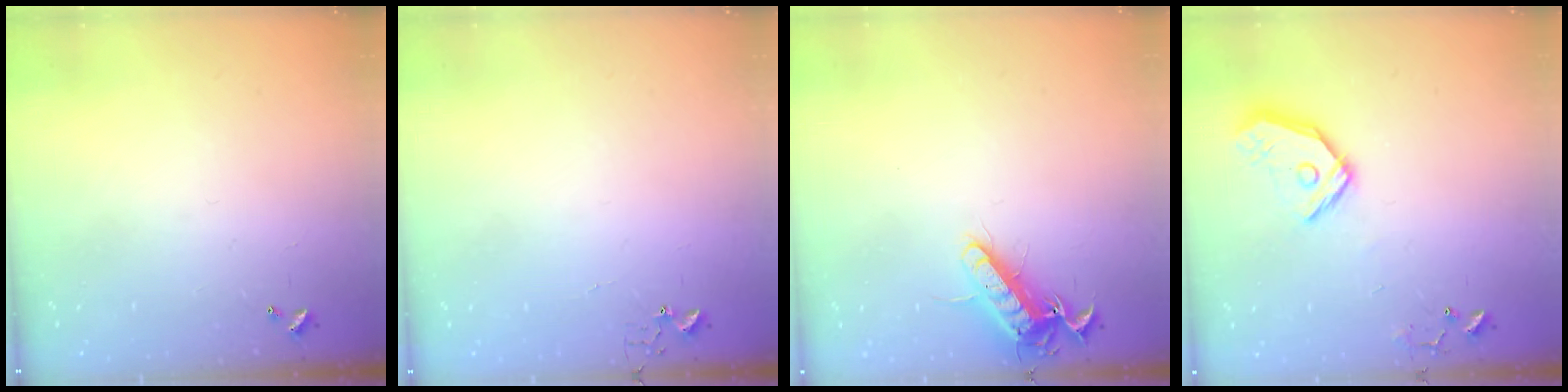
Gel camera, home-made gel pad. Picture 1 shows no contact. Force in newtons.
{"total": 2.9, "press": 2.9, "slide": 0.4}
{"total": 12.2, "press": 12.1, "slide": 1.1}
{"total": 13.9, "press": 13.7, "slide": 2.3}